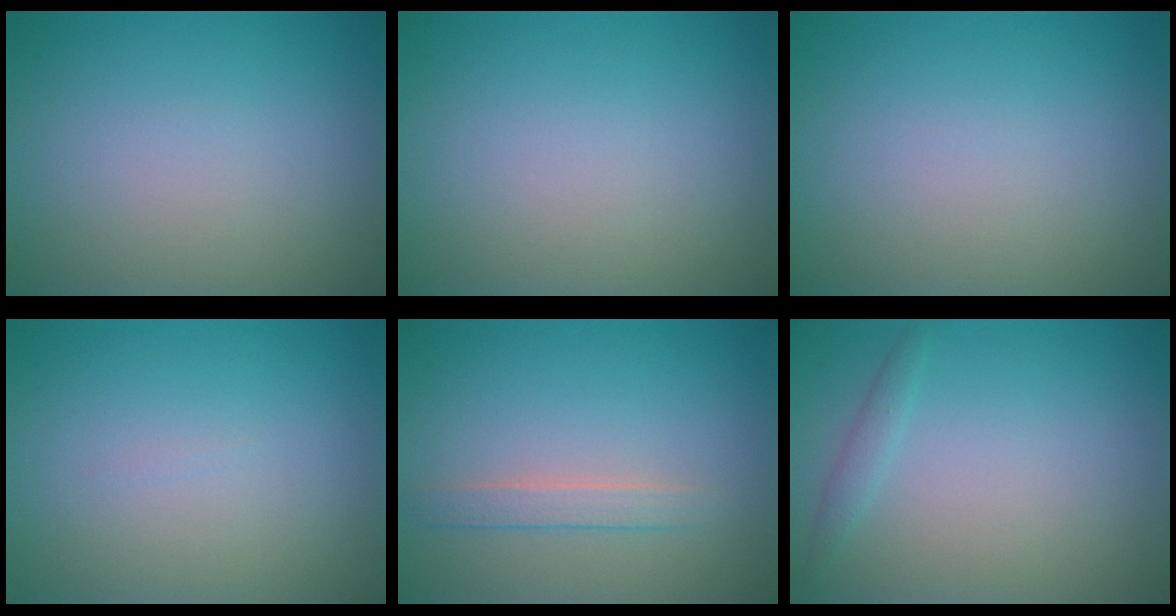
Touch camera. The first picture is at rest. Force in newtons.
{"total": 0.0}
{"total": 0.0}
{"total": 0.0}
{"total": 1.7, "press": 1.7, "slide": 0.0}
{"total": 1.0, "press": 1.0, "slide": 0.1}